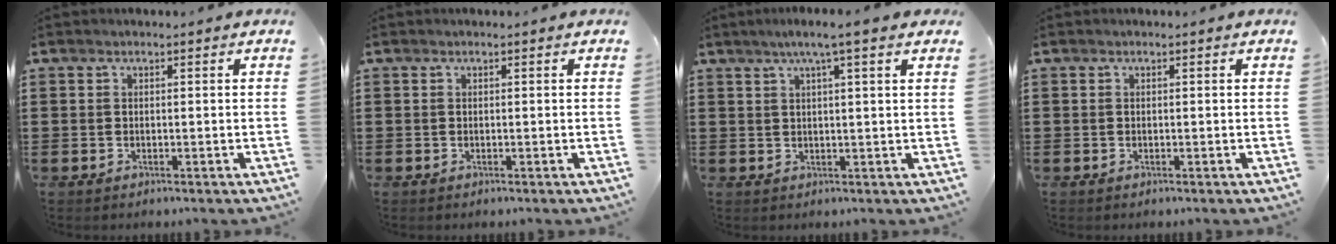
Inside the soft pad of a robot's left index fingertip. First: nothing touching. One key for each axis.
{"total": 0.0}
{"total": 3.8, "fx": 2.4, "fy": -0.4, "fz": 2.9, "tx": -0.062, "ty": 0.004, "tz": 0.040}
{"total": 0.0}